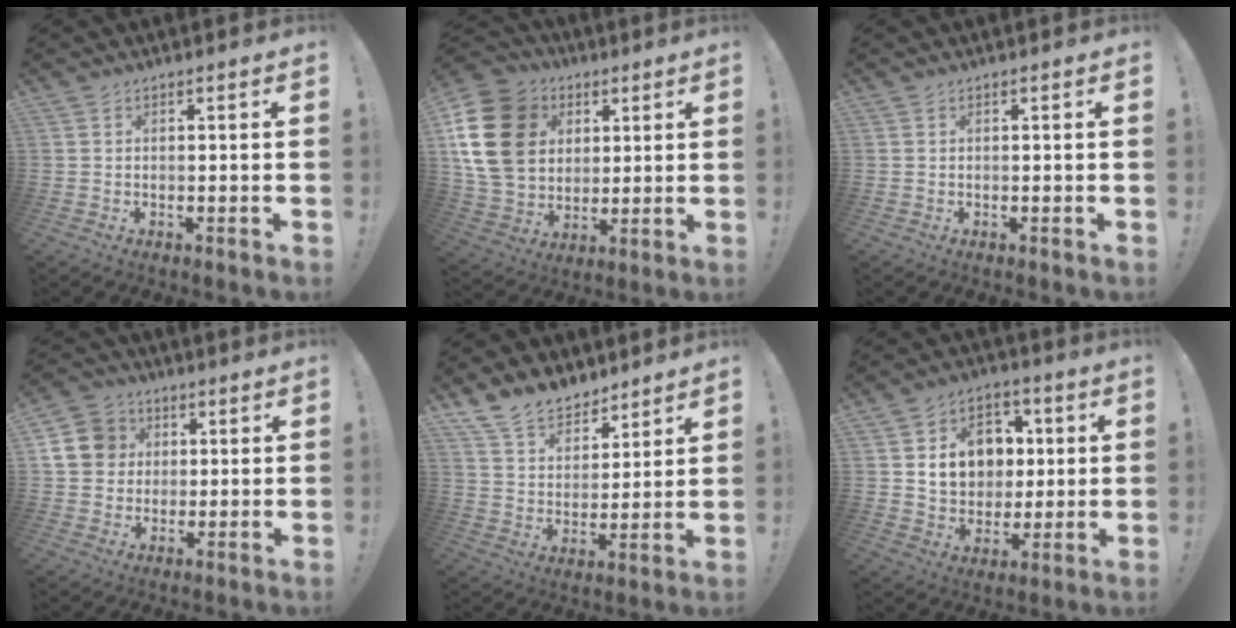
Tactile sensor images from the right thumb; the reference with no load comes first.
{"total": 20.5, "force": [5.3, 15.9, 11.8], "torque": [-0.216, -0.010, 0.110]}
{"total": 0.0}
{"total": 10.8, "force": [1.6, 10.2, 3.0], "torque": [-0.041, 0.003, 0.038]}
{"total": 12.3, "force": [10.0, 6.5, 3.0], "torque": [-0.069, -0.075, 0.195]}
{"total": 14.0, "force": [2.9, 11.9, 6.7], "torque": [-0.077, -0.008, 0.067]}